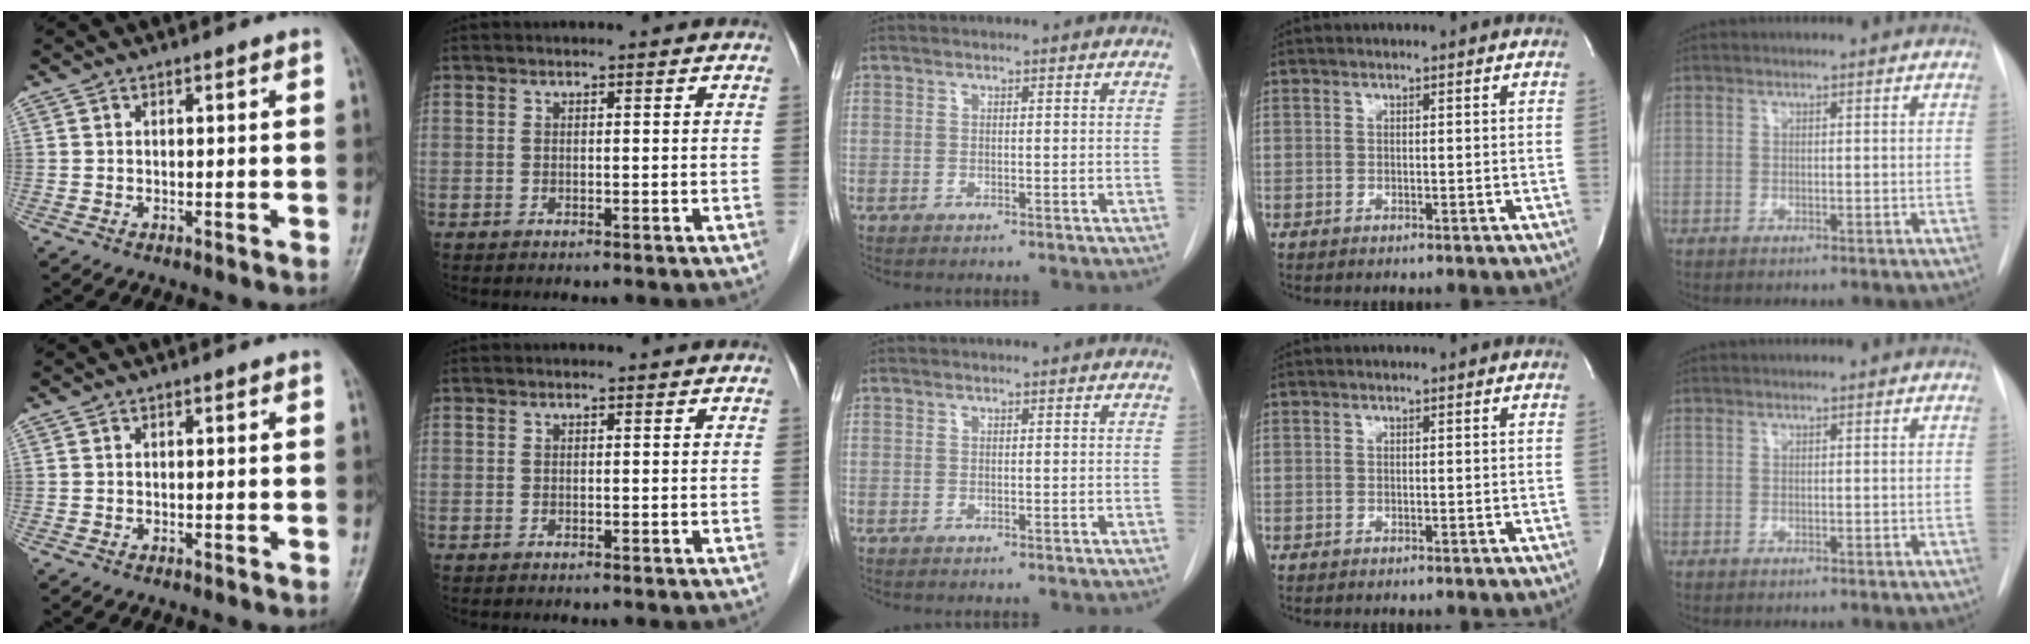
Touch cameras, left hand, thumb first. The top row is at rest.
{}